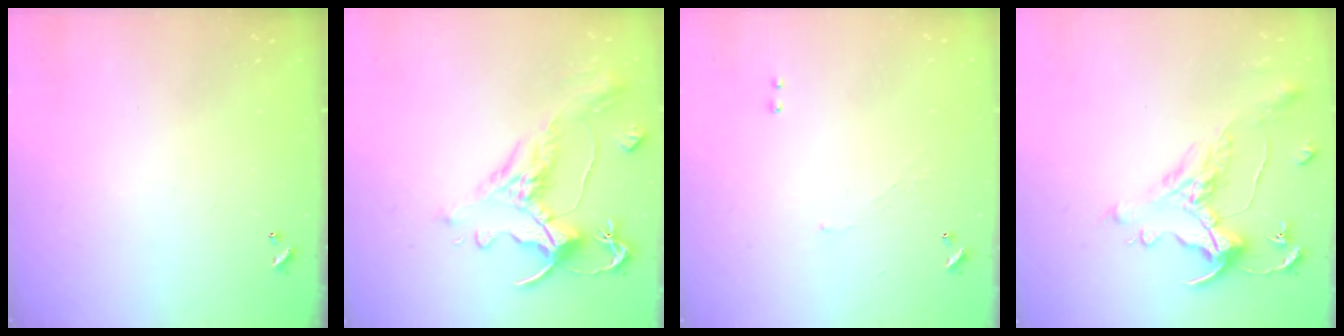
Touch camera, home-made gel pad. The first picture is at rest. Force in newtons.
{"total": 1.6, "press": 0.4, "slide": 1.6}
{"total": 1.3, "press": 1.2, "slide": 0.5}
{"total": 0.9, "press": 0.2, "slide": 0.9}